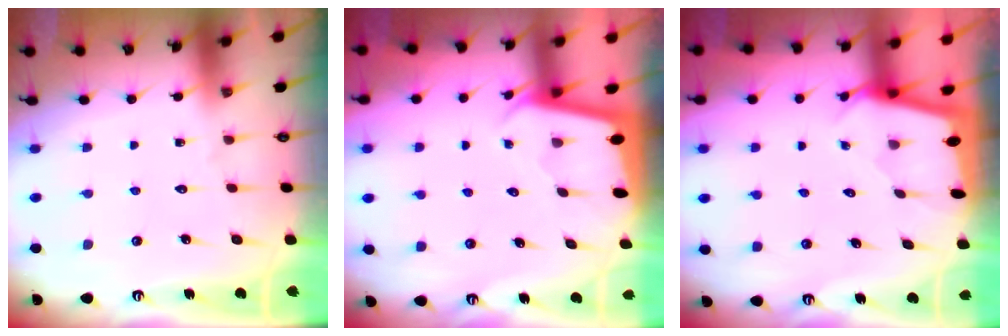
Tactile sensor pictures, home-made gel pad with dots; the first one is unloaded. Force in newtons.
{"total": 1.9, "press": 1.9, "slide": 0.1}
{"total": 1.7, "press": 1.7, "slide": 0.2}